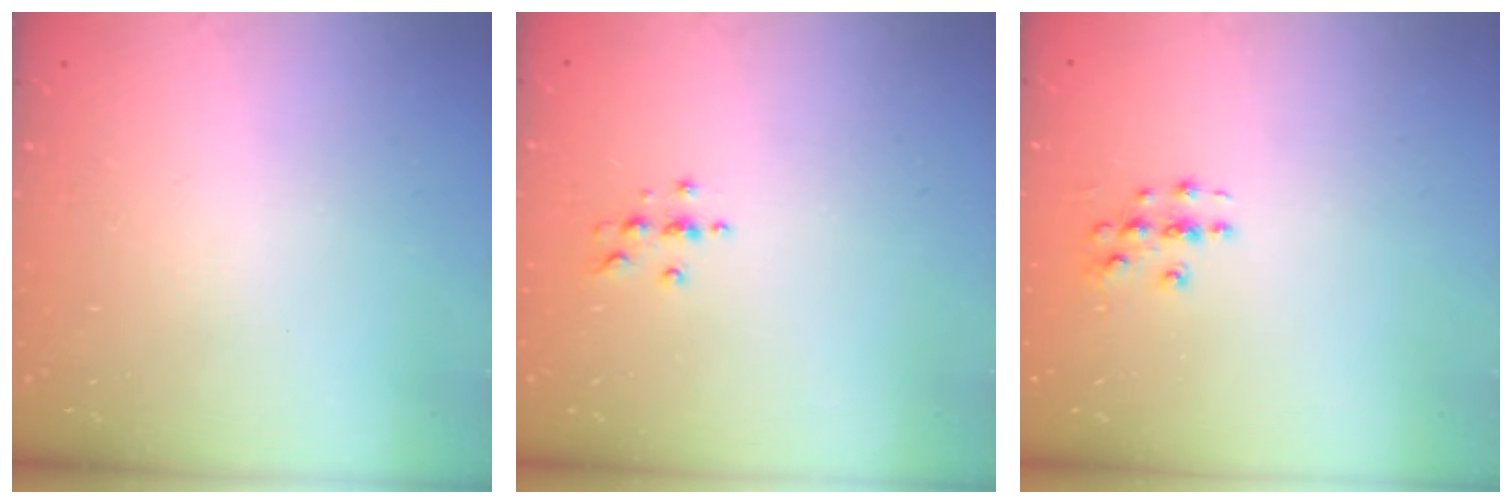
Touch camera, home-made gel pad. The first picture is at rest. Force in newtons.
{"total": 4.0, "press": 4.0, "slide": 0.5}
{"total": 3.4, "press": 3.4, "slide": 0.2}